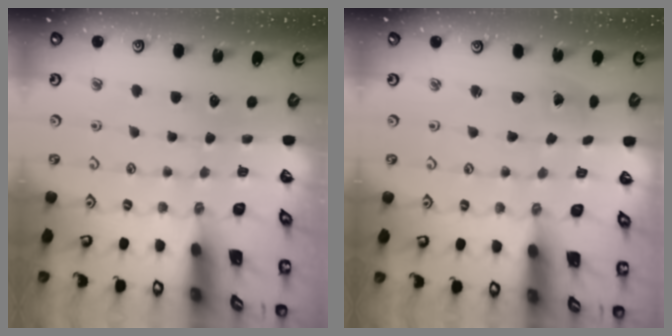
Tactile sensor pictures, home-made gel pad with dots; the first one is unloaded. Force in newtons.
{"total": 2.1, "press": 2.1, "slide": 0.1}